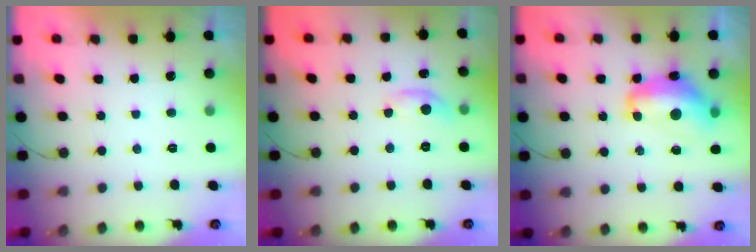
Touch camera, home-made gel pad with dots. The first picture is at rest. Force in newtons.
{"total": 5.5, "press": 5.5, "slide": 0.4}
{"total": 13.9, "press": 13.9, "slide": 1.0}